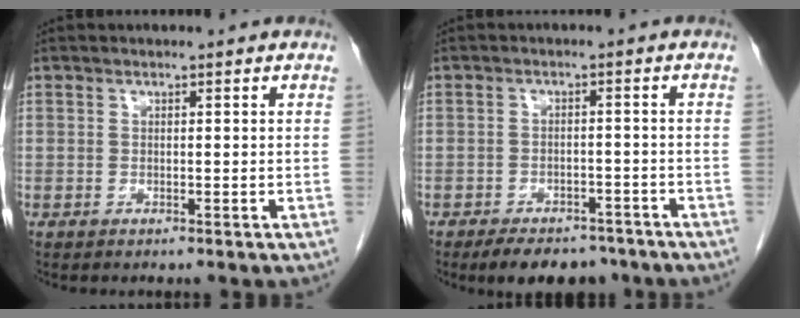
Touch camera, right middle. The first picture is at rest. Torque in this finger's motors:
{"motor_torque": [1.11, -0.86, 0.07, 0.04]}